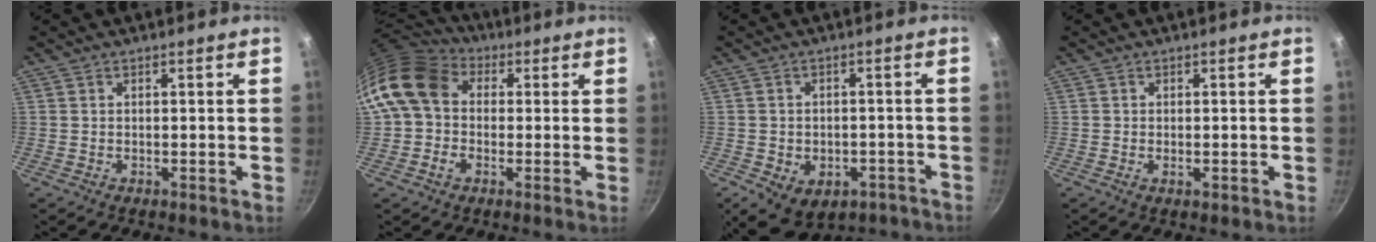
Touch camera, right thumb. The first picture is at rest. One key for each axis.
{"total": 13.8, "fx": 1.6, "fy": 11.0, "fz": 8.3, "tx": -0.153, "ty": 0.024, "tz": 0.013}
{"total": 11.0, "fx": -5.3, "fy": 7.5, "fz": 6.0, "tx": -0.073, "ty": 0.017, "tz": -0.054}
{"total": 1.3, "fx": -0.3, "fy": 0.6, "fz": 1.1, "tx": -0.018, "ty": -0.001, "tz": -0.005}